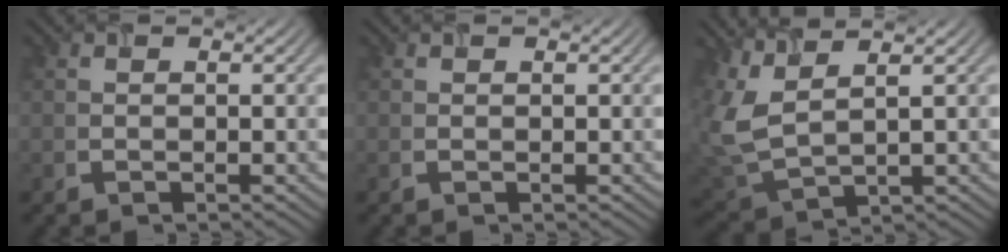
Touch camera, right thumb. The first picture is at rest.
{"total": 0.0}
{"total": 7.0, "force": [3.5, 2.6, 5.4], "torque": [-0.155, 0.001, 0.075]}